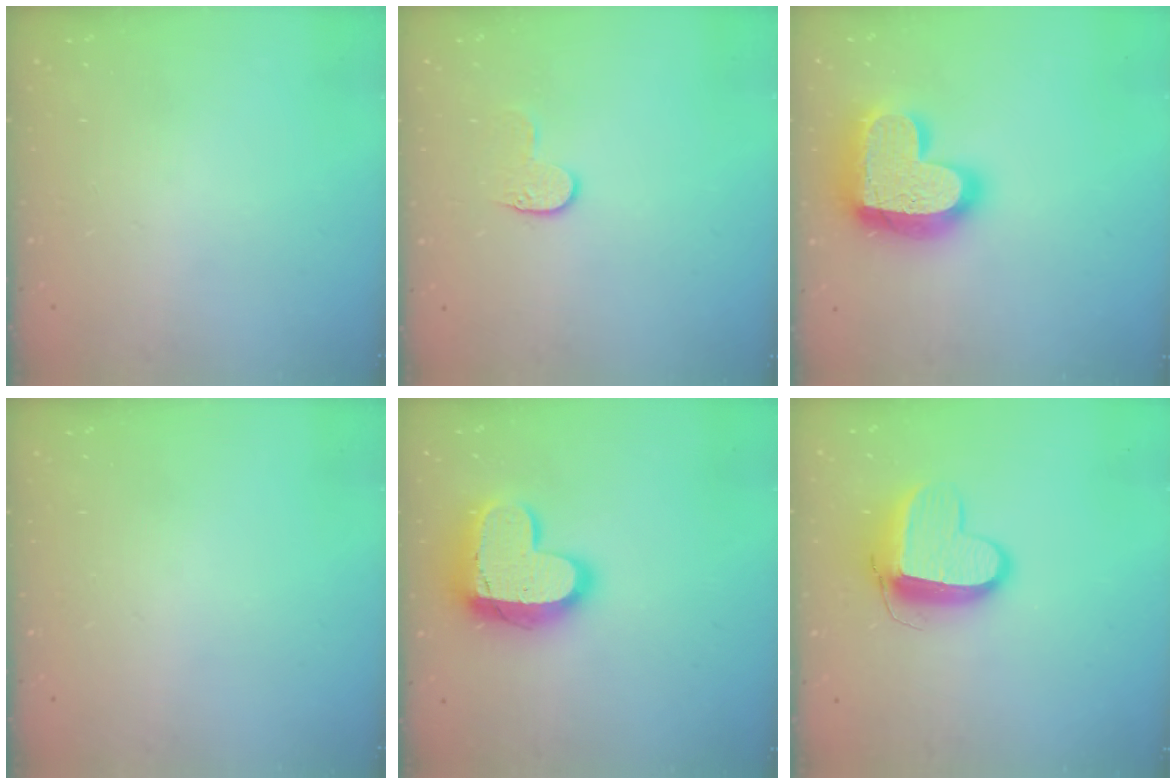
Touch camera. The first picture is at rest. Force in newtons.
{"total": 5.8, "press": 5.8, "slide": 0.6}
{"total": 21.5, "press": 21.5, "slide": 1.6}
{"total": 0.0}
{"total": 16.8, "press": 16.7, "slide": 1.4}
{"total": 11.7, "press": 11.6, "slide": 1.3}